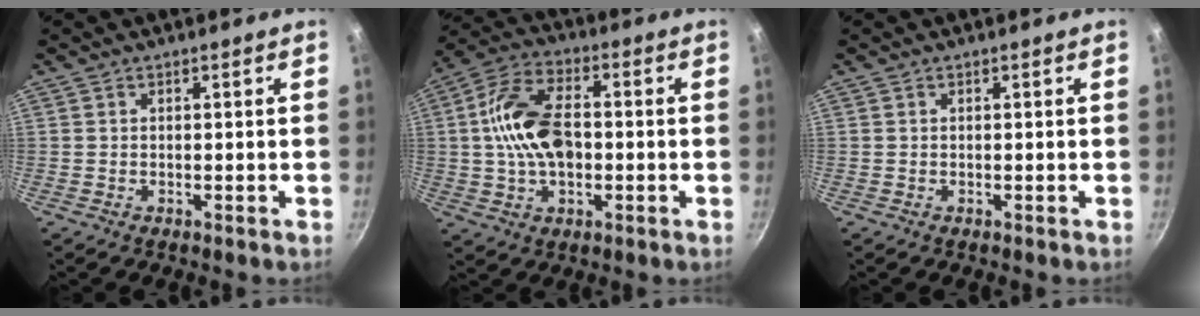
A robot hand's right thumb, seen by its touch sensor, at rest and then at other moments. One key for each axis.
{"total": 14.3, "fx": 0.0, "fy": 8.6, "fz": 11.5, "tx": -0.201, "ty": 0.029, "tz": -0.015}
{"total": 0.0}